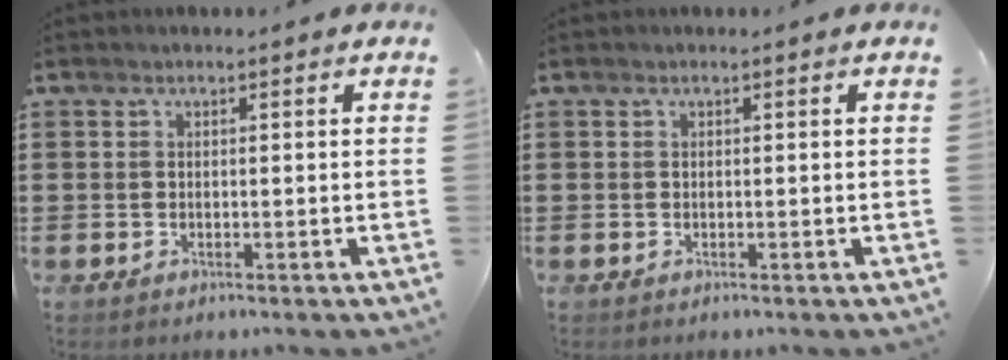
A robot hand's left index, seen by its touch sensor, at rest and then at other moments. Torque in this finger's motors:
{"motor_torque": [0.00, 0.00, 0.00, 0.00]}